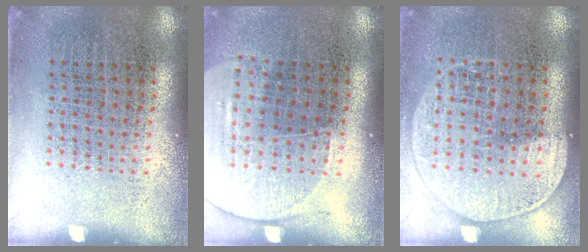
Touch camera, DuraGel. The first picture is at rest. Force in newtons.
{"total": 1.7, "press": 1.5, "slide": 0.7}
{"total": 1.5, "press": 1.3, "slide": 0.7}